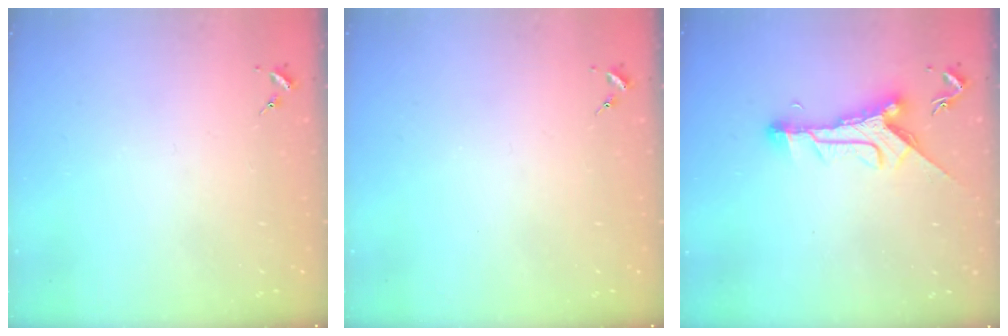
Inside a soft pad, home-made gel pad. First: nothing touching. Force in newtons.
{"total": 0.0}
{"total": 10.8, "press": 10.8, "slide": 0.6}